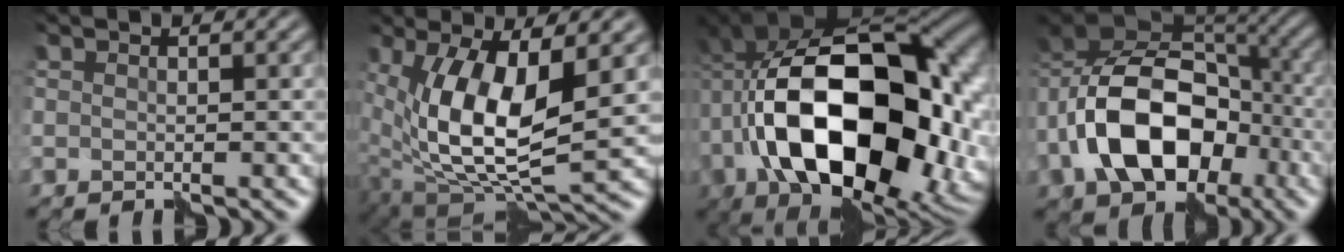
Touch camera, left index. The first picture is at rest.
{"total": 12.1, "force": [1.5, 5.3, 10.7], "torque": [-0.208, -0.010, 0.020]}
{"total": 19.8, "force": [-3.3, 11.9, 15.5], "torque": [-0.296, -0.015, -0.049]}
{"total": 13.4, "force": [-4.5, 8.6, 9.3], "torque": [-0.167, 0.004, -0.097]}